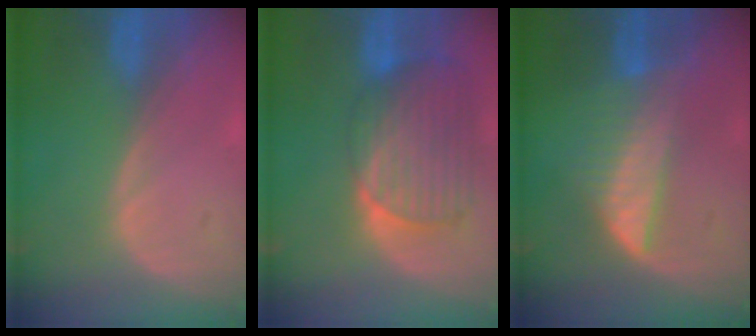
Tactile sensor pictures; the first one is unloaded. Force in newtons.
{"total": 10.4, "press": 8.9, "slide": 5.5}
{"total": 6.3, "press": 6.3, "slide": 0.2}